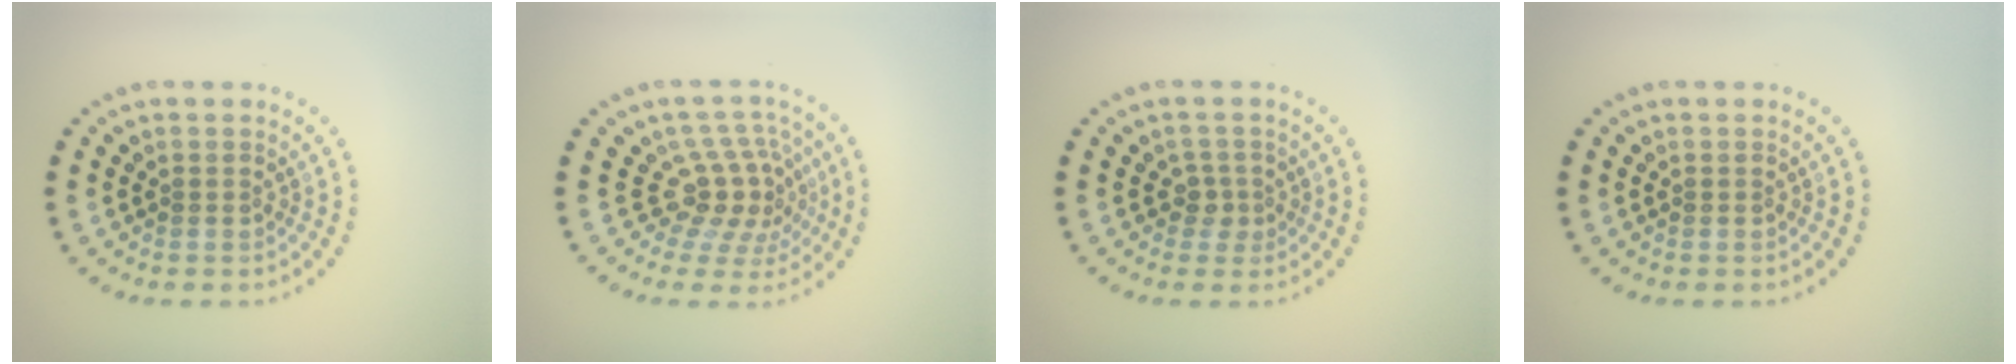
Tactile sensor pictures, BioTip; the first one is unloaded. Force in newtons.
{"total": 4.0, "press": 2.7, "slide": 2.9}
{"total": 1.5, "press": 1.0, "slide": 1.1}
{"total": 0.0}